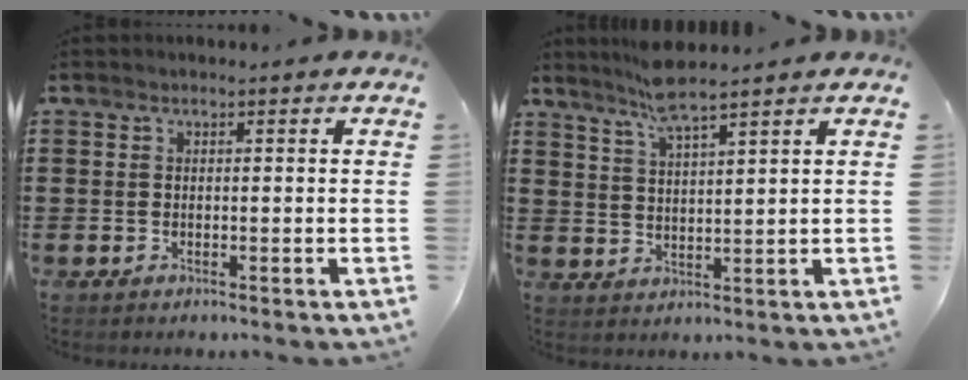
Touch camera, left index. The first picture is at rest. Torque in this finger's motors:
{"motor_torque": [1.10, -1.04, 0.62, 0.21]}